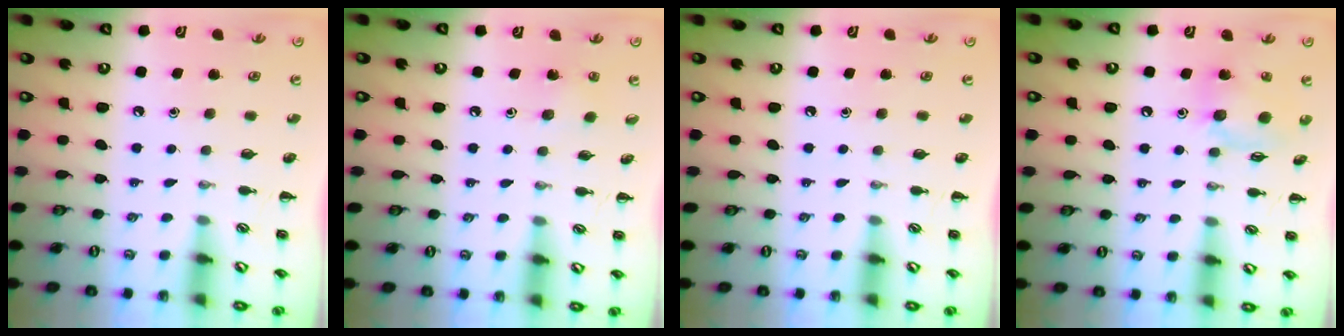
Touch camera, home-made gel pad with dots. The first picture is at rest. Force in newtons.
{"total": 2.7, "press": 2.6, "slide": 0.9}
{"total": 0.0}
{"total": 11.6, "press": 11.5, "slide": 1.4}